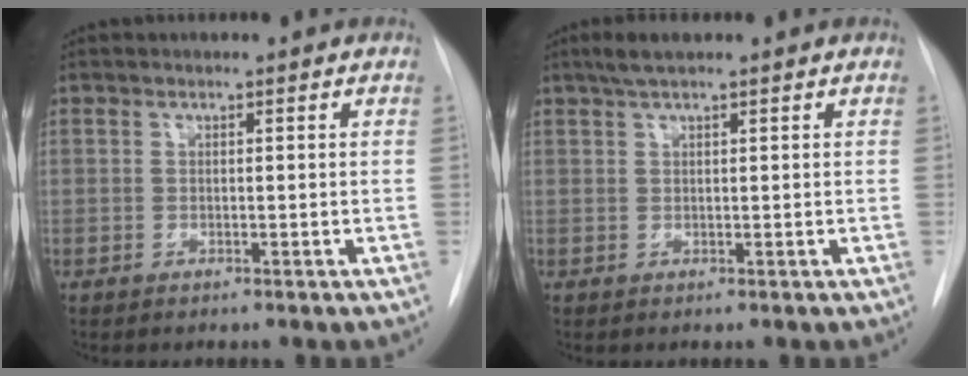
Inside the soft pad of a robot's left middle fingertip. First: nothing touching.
{"total": 2.8, "force": [2.1, 0.3, 1.9], "torque": [-0.040, 0.011, 0.038]}